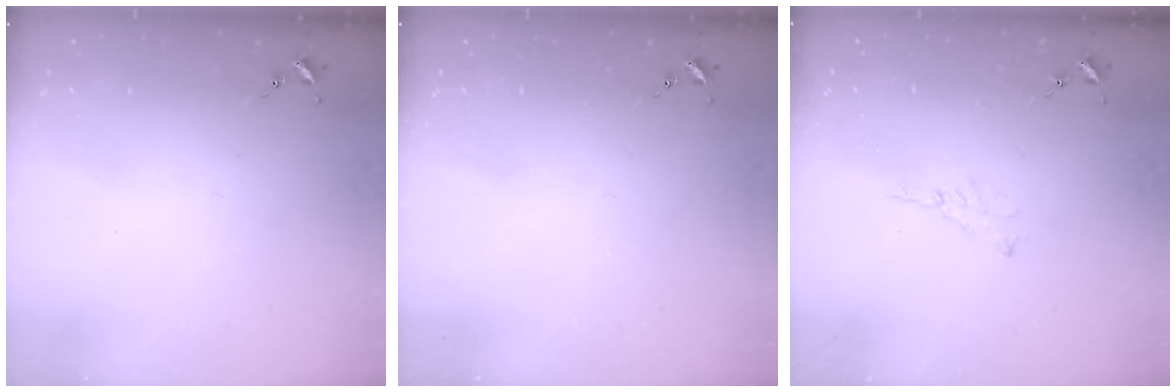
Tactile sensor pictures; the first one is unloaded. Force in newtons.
{"total": 0.0}
{"total": 3.5, "press": 3.5, "slide": 0.4}